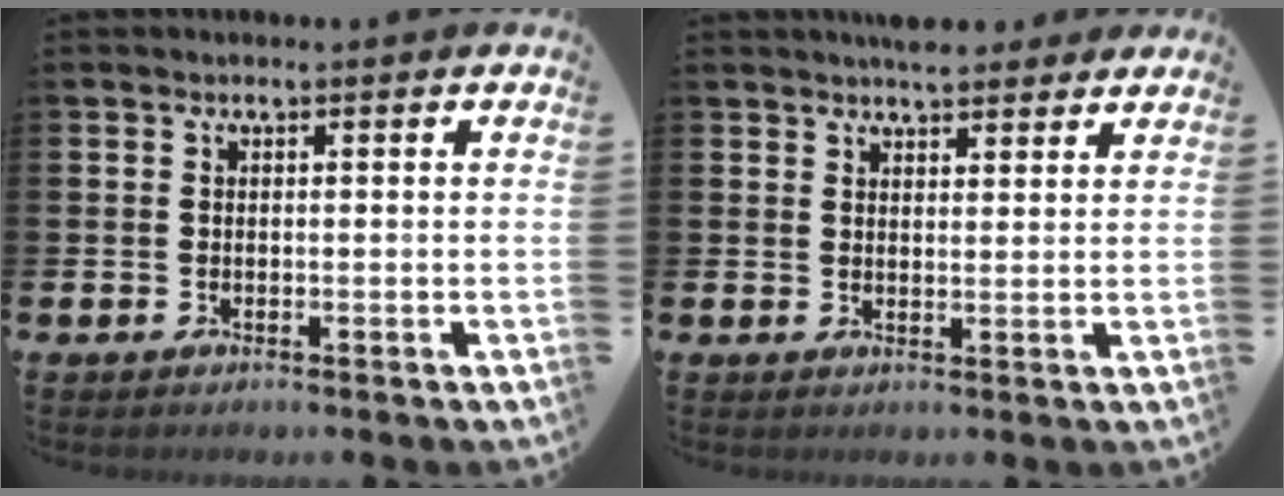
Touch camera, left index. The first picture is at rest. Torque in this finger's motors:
{"motor_torque": [-0.29, -0.92, -0.70, -0.03]}